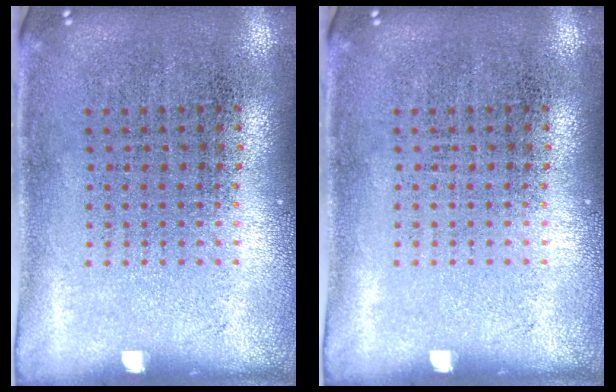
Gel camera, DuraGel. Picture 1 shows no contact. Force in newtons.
{"total": 0.0}